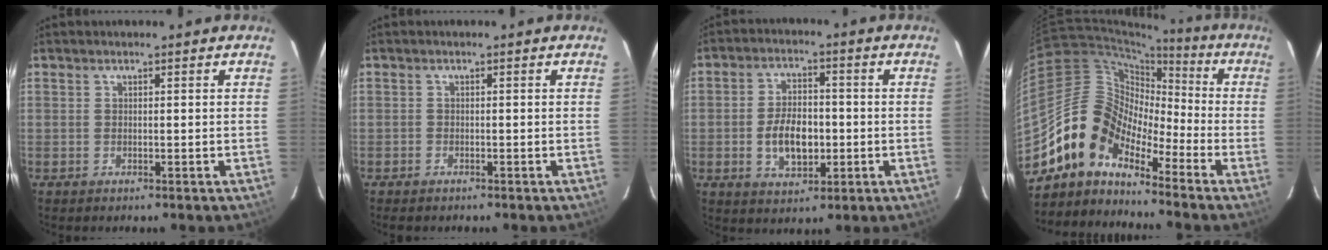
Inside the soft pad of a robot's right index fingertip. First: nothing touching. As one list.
[{"total": 1.1, "force": [-0.8, 0.7, 0.1], "torque": [-0.006, 0.002, -0.014]}, {"total": 8.9, "force": [-1.7, 5.2, 7.1], "torque": [-0.135, 0.007, -0.022]}, {"total": 11.1, "force": [-8.6, 5.8, 3.9], "torque": [-0.067, 0.038, -0.185]}]